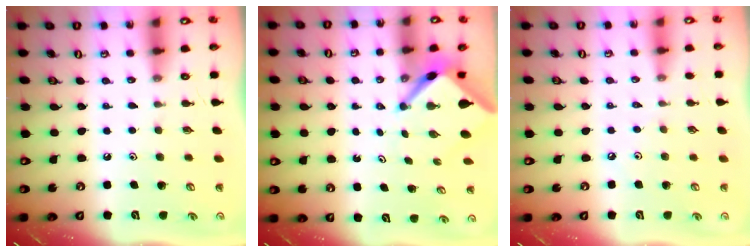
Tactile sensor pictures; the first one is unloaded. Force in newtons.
{"total": 4.0, "press": 4.0, "slide": 0.2}
{"total": 2.4, "press": 2.3, "slide": 0.5}